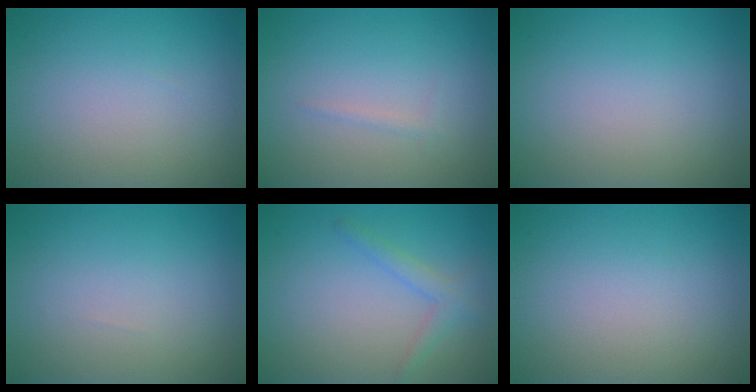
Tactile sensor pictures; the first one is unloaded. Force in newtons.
{"total": 0.6, "press": 0.6, "slide": 0.0}
{"total": 0.0}
{"total": 0.0}
{"total": 1.8, "press": 1.8, "slide": 0.0}
{"total": 0.0}